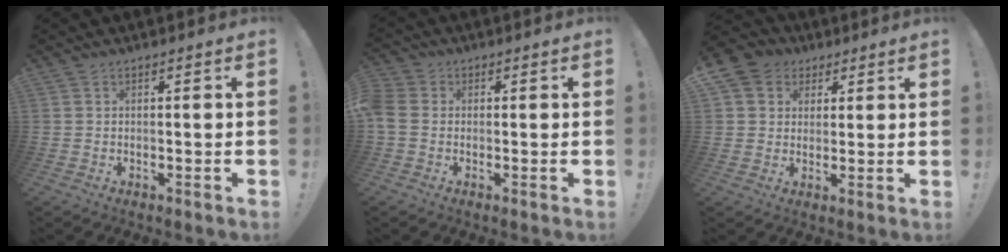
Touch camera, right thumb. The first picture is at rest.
{"total": 4.7, "force": [-0.3, 3.6, 3.0], "torque": [-0.072, 0.004, -0.003]}
{"total": 7.3, "force": [2.6, 6.6, 1.9], "torque": [-0.031, -0.006, 0.056]}